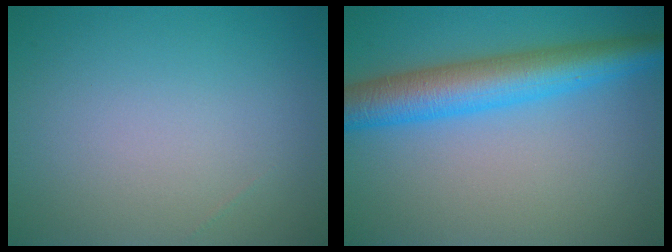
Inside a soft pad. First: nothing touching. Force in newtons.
{"total": 6.7, "press": 6.7, "slide": 0.1}